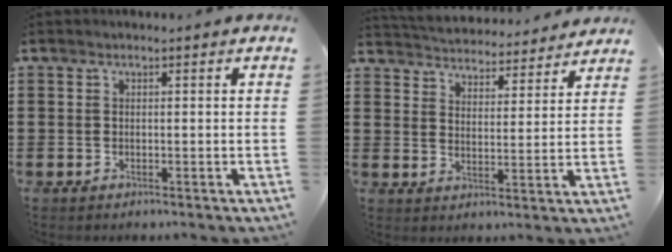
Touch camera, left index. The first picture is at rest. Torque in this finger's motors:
{"motor_torque": [0.03, -2.11, -0.39, 0.00]}